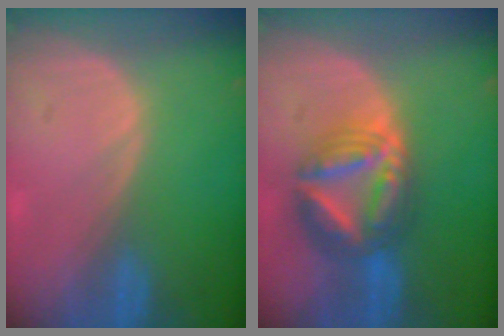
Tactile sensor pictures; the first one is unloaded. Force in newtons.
{"total": 8.5, "press": 8.5, "slide": 0.7}